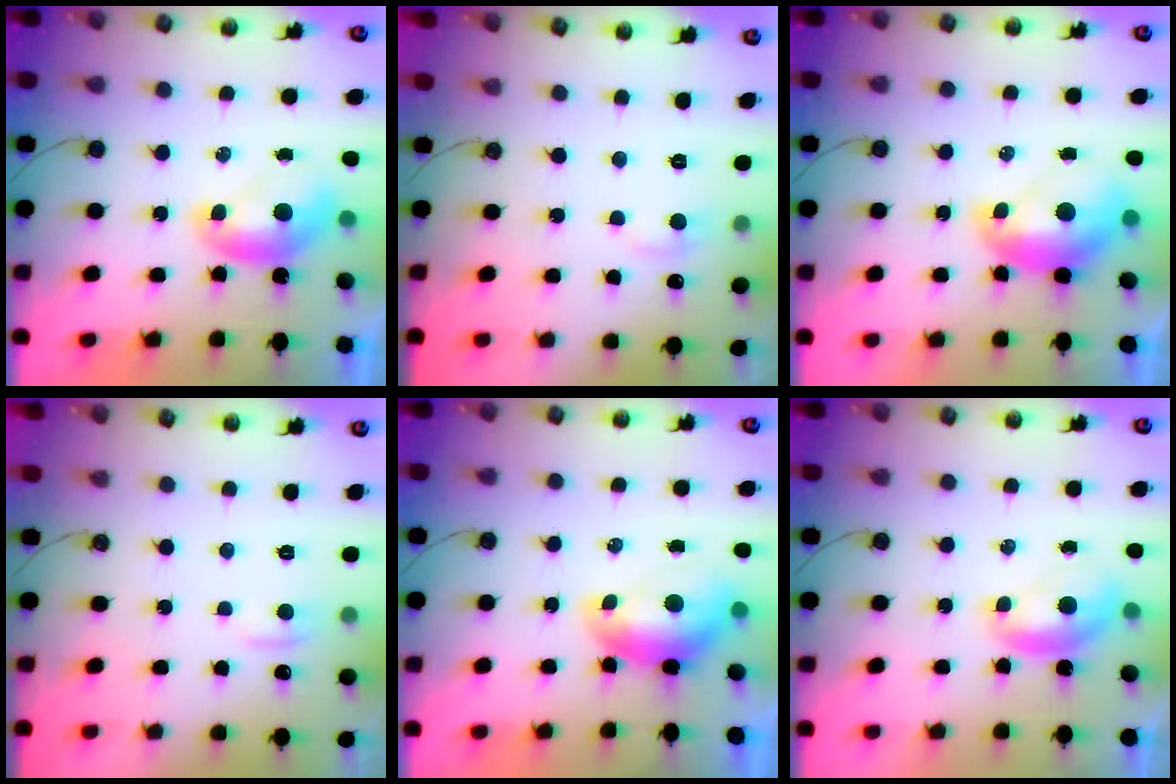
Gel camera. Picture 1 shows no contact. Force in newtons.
{"total": 1.2, "press": 1.0, "slide": 0.7}
{"total": 2.3, "press": 2.2, "slide": 0.7}
{"total": 1.7, "press": 1.6, "slide": 0.5}
{"total": 1.1, "press": 1.0, "slide": 0.4}
{"total": 1.1, "press": 0.8, "slide": 0.8}